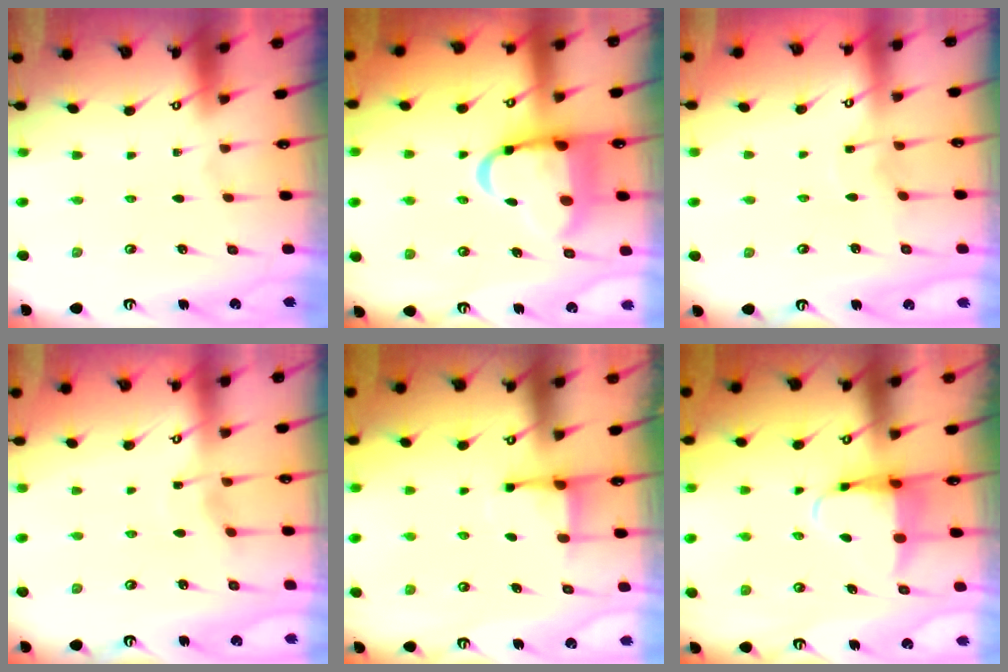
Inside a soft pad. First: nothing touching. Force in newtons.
{"total": 14.4, "press": 14.3, "slide": 1.7}
{"total": 2.8, "press": 2.8, "slide": 0.4}
{"total": 3.3, "press": 3.3, "slide": 0.4}
{"total": 2.2, "press": 2.2, "slide": 0.5}
{"total": 5.8, "press": 5.8, "slide": 0.6}